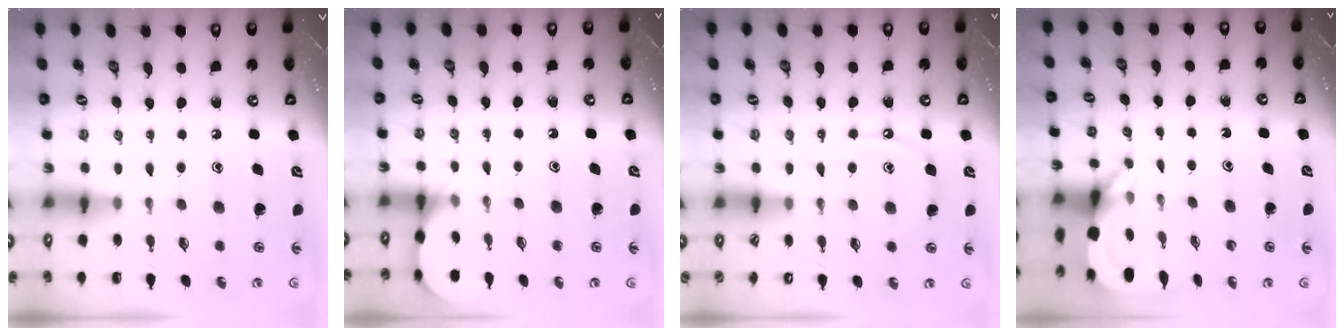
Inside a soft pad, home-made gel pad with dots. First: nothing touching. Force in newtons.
{"total": 4.5, "press": 4.4, "slide": 0.3}
{"total": 7.2, "press": 7.2, "slide": 0.8}
{"total": 3.8, "press": 3.7, "slide": 0.3}